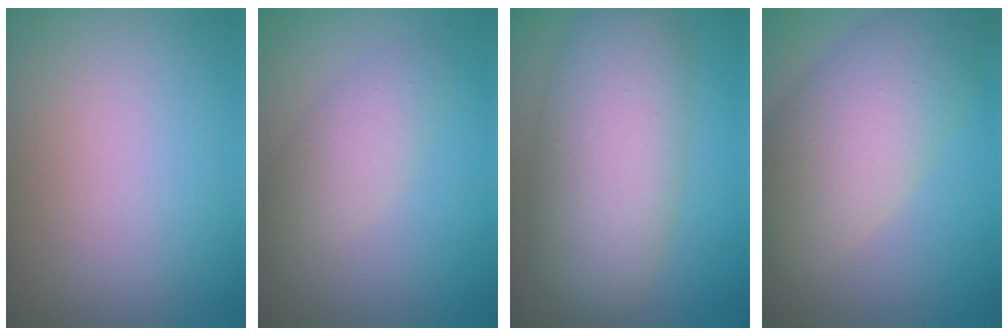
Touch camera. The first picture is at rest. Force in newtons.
{"total": 2.7, "press": 2.7, "slide": 0.0}
{"total": 8.1, "press": 8.1, "slide": 0.3}
{"total": 7.9, "press": 7.9, "slide": 0.3}